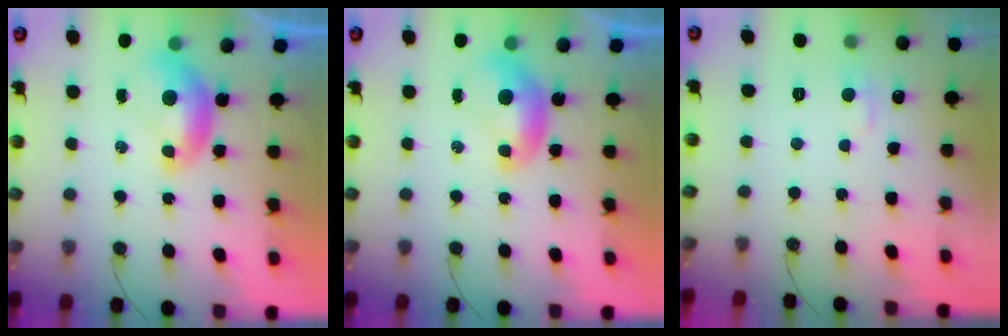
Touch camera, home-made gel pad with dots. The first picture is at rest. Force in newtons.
{"total": 0.0}
{"total": 1.8, "press": 1.7, "slide": 0.6}